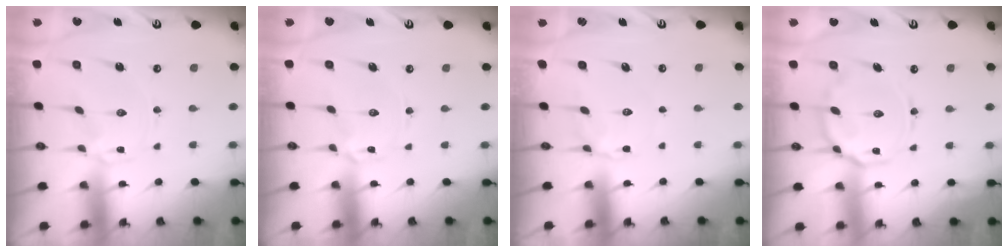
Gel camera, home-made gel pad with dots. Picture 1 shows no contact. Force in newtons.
{"total": 0.9, "press": 0.9, "slide": 0.1}
{"total": 3.1, "press": 3.0, "slide": 0.6}
{"total": 12.9, "press": 12.9, "slide": 1.1}